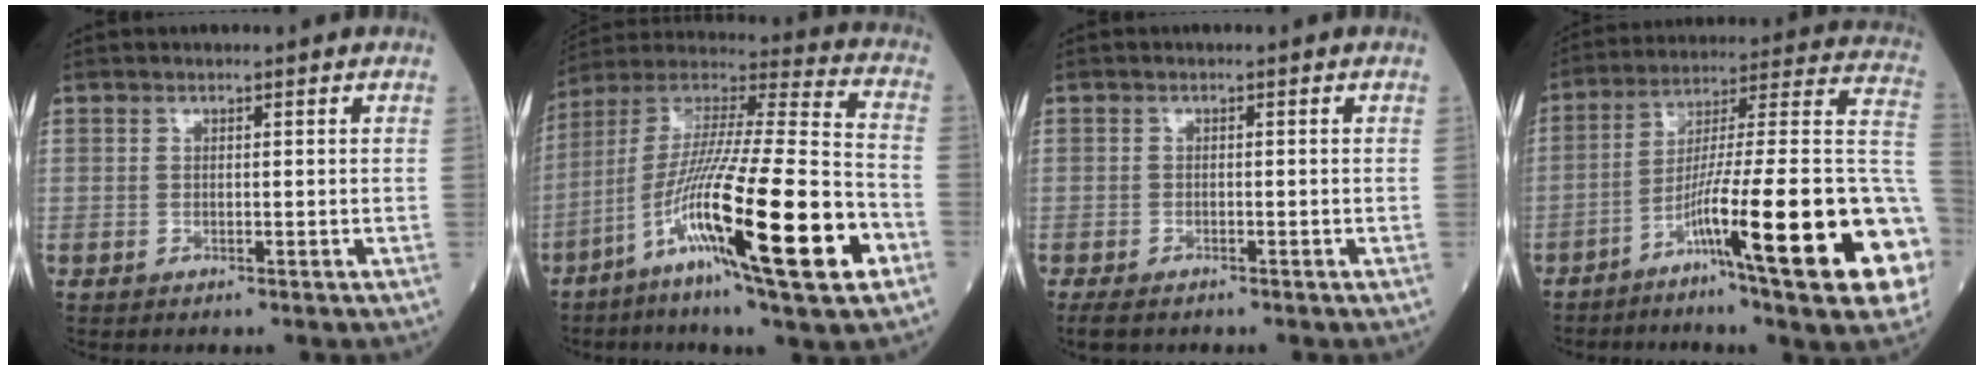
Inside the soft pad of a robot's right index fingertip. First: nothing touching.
{"total": 26.0, "force": [-9.9, 1.7, 24.0], "torque": [-0.415, -0.040, -0.176]}
{"total": 2.7, "force": [-2.2, 1.0, 1.4], "torque": [-0.028, -0.007, -0.032]}
{"total": 25.3, "force": [-9.5, 0.6, 23.5], "torque": [-0.282, -0.013, -0.155]}